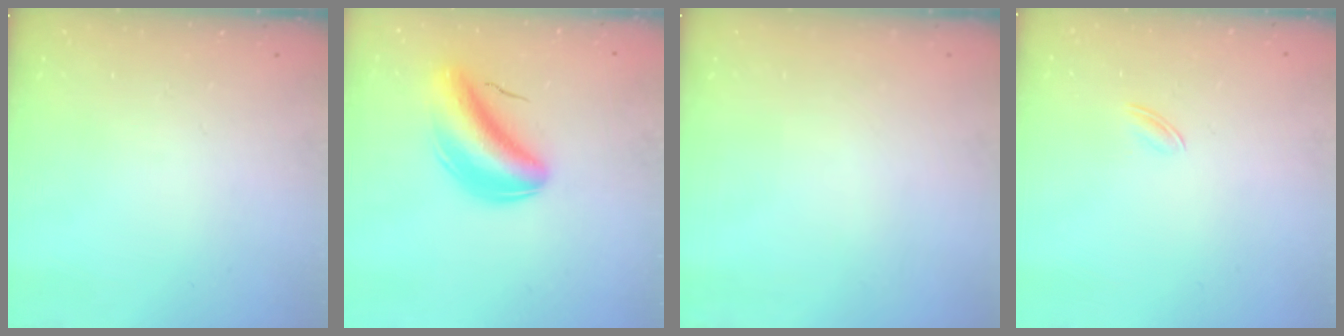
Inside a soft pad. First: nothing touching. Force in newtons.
{"total": 5.9, "press": 5.5, "slide": 2.2}
{"total": 0.0}
{"total": 1.6, "press": 1.5, "slide": 0.5}